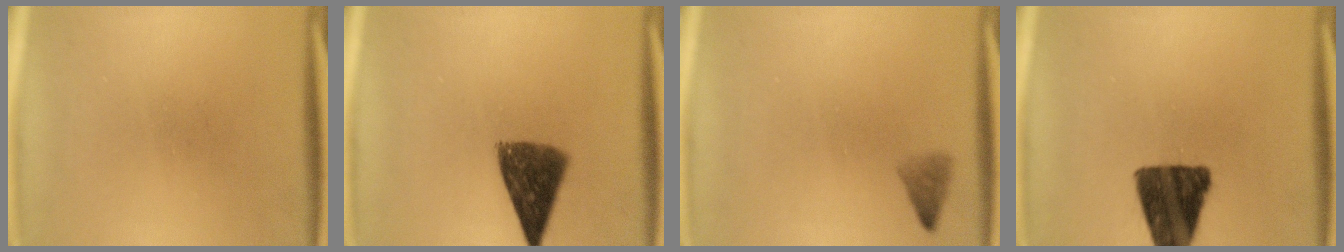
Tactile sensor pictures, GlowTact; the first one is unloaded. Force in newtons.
{"total": 9.0}
{"total": 1.6}
{"total": 13.9}